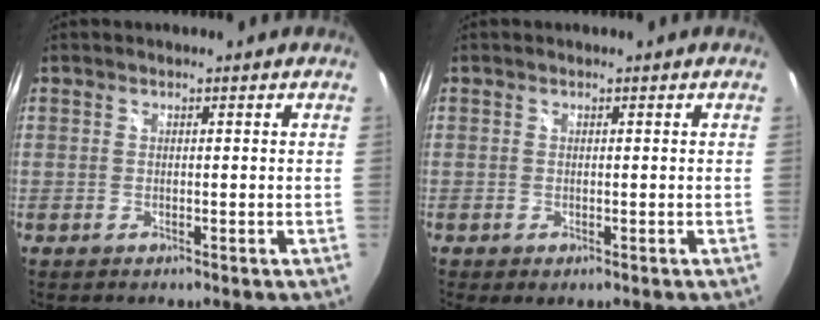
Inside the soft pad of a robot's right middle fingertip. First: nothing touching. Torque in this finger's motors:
{"motor_torque": [1.04, -1.09, 0.28, 0.12]}